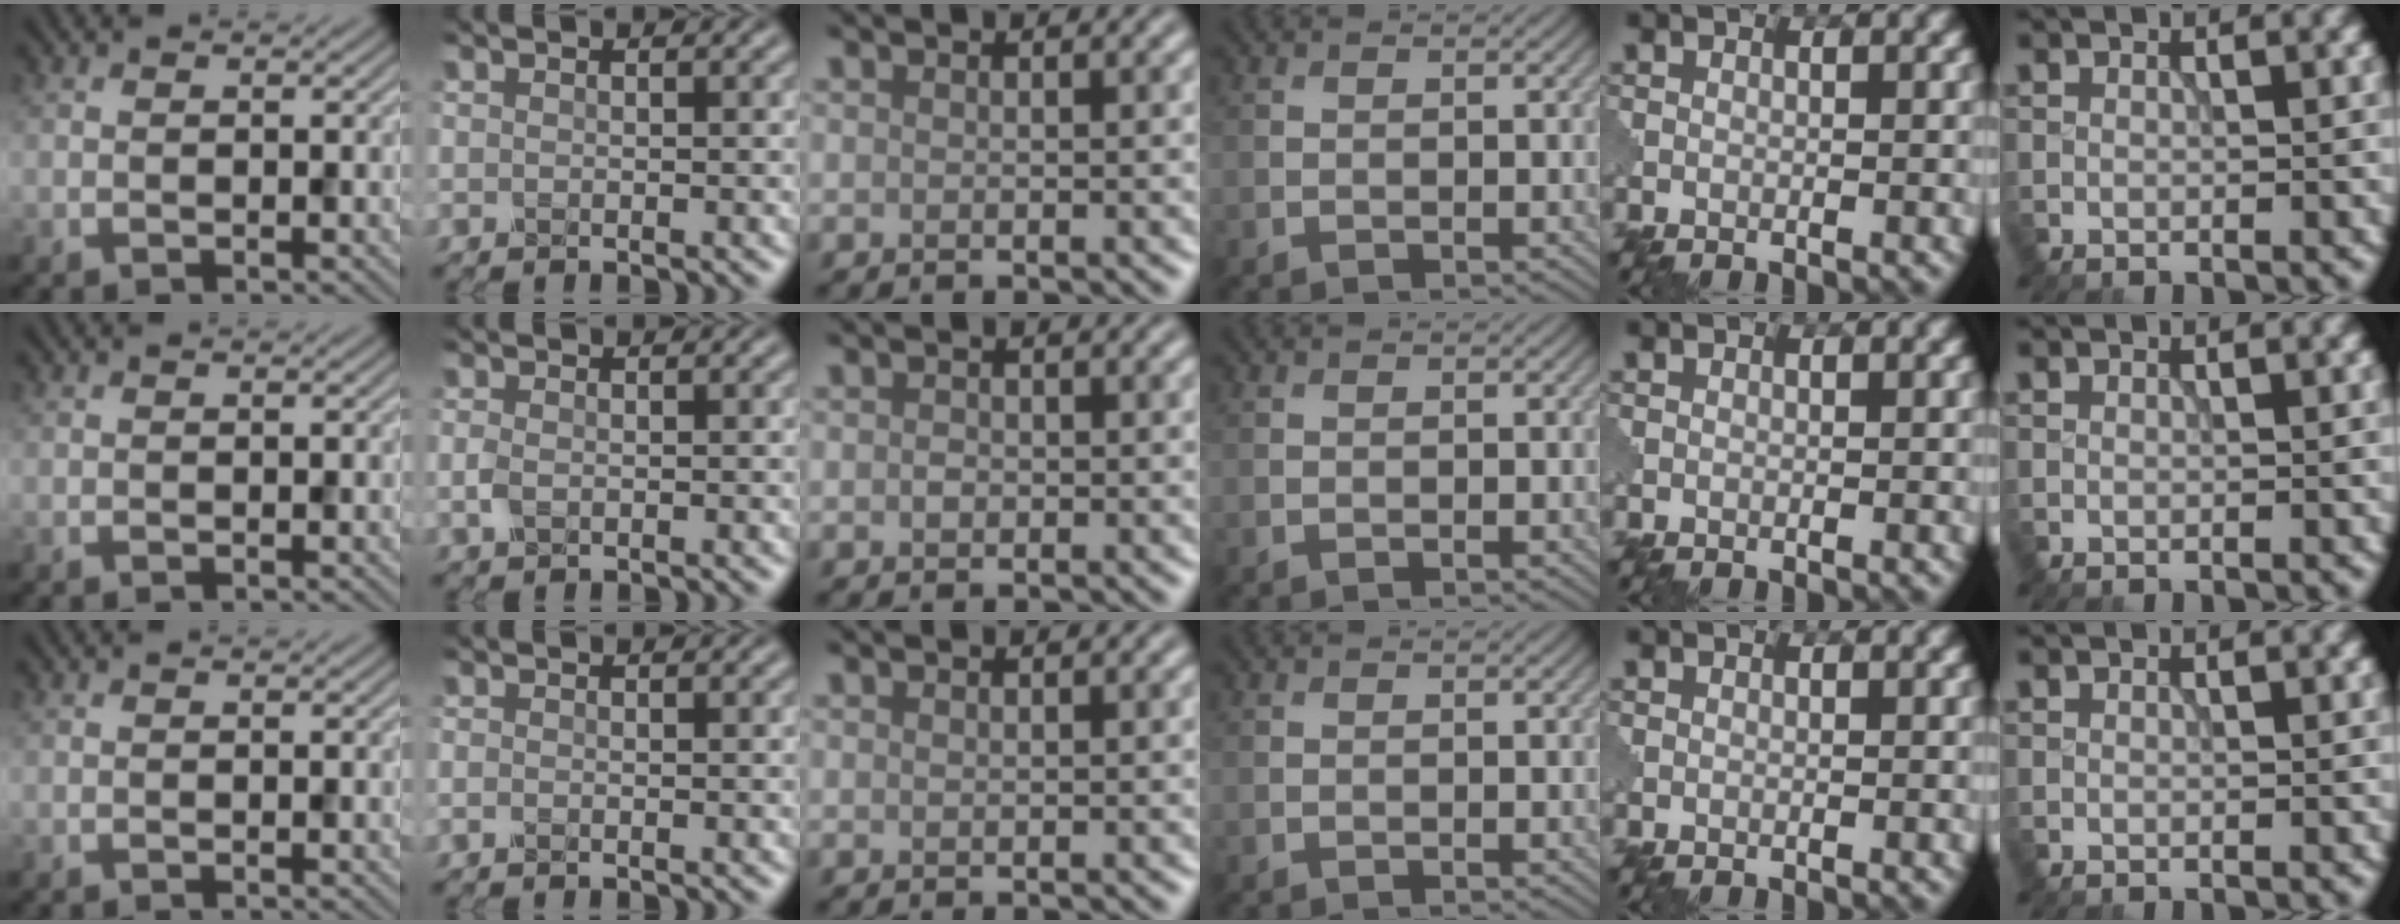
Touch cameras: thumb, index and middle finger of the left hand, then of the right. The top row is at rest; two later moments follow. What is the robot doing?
{"motion": "close", "object": "eyeshadow palette"}